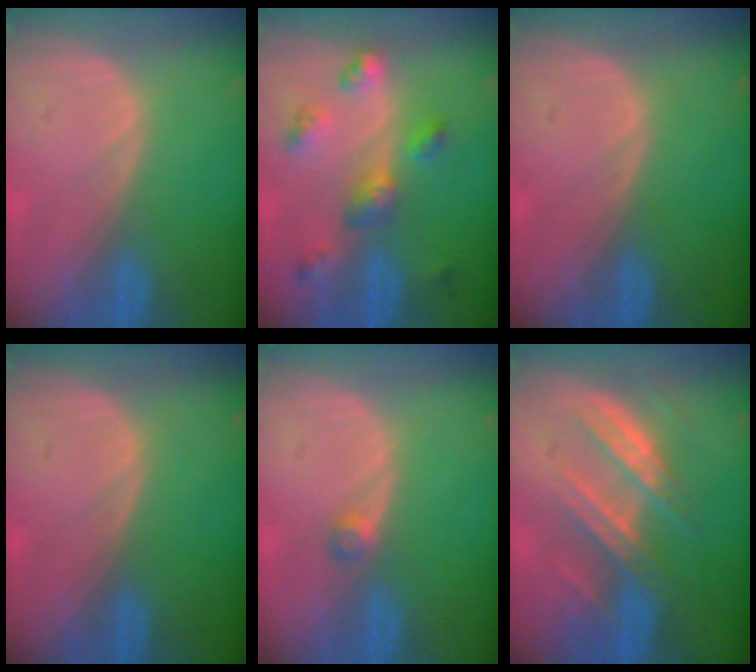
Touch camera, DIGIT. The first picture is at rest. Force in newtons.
{"total": 6.4, "press": 5.7, "slide": 2.8}
{"total": 0.0}
{"total": 0.0}
{"total": 1.6, "press": 1.4, "slide": 0.9}
{"total": 7.5, "press": 7.2, "slide": 2.0}